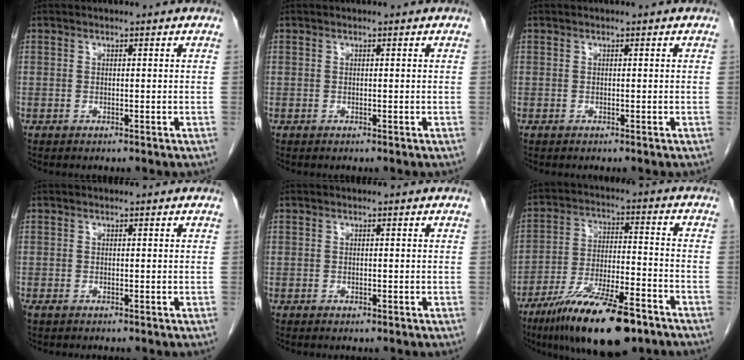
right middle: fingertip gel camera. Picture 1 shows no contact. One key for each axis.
{"total": 0.0}
{"total": 0.0}
{"total": 0.6, "fx": -0.4, "fy": 0.3, "fz": 0.3, "tx": -0.012, "ty": -0.001, "tz": -0.005}
{"total": 0.6, "fx": -0.4, "fy": 0.3, "fz": 0.4, "tx": -0.008, "ty": 0.000, "tz": -0.003}
{"total": 17.0, "fx": -11.5, "fy": 3.7, "fz": 12.0, "tx": -0.204, "ty": -0.024, "tz": -0.199}